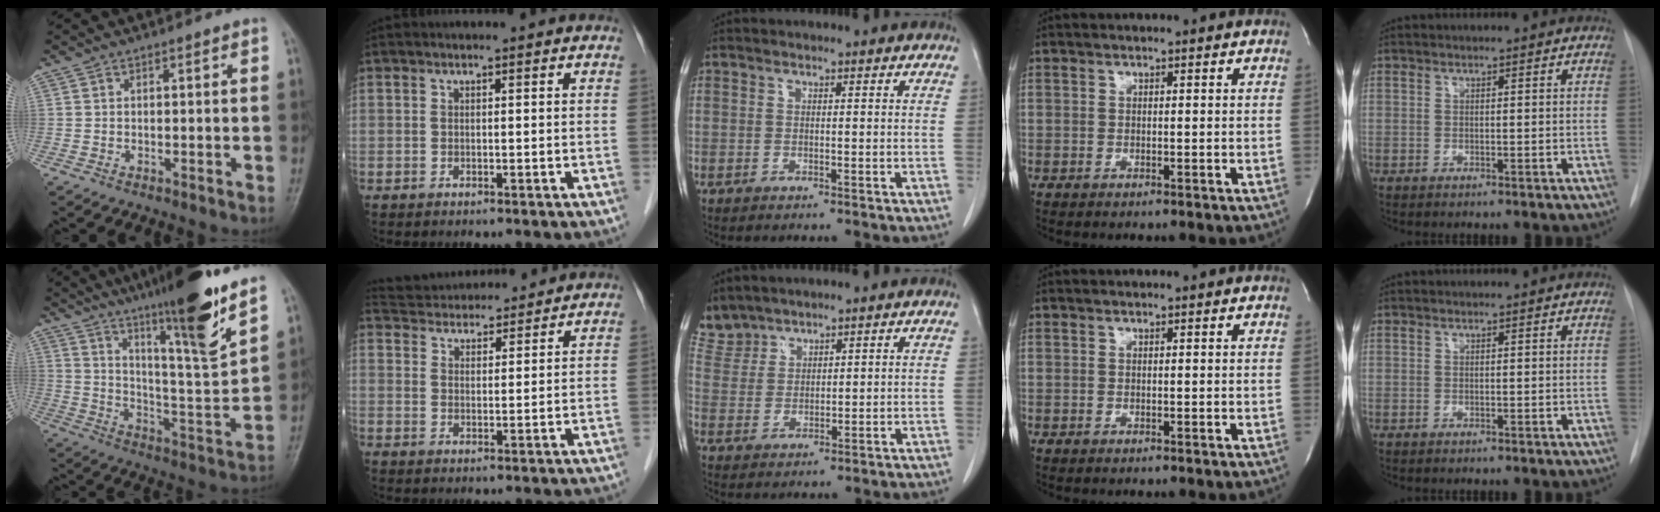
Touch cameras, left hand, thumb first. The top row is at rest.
{"thumb": {"total": 19.0, "force": [13.3, 0.9, 13.6], "torque": [-0.192, -0.074, 0.218]}, "index": {"total": 14.0, "force": [13.2, 3.0, 3.7], "torque": [-0.068, 0.038, 0.205]}, "middle": {"total": 4.5, "force": [4.3, 1.3, -0.5], "torque": [0.005, 0.006, 0.099]}}